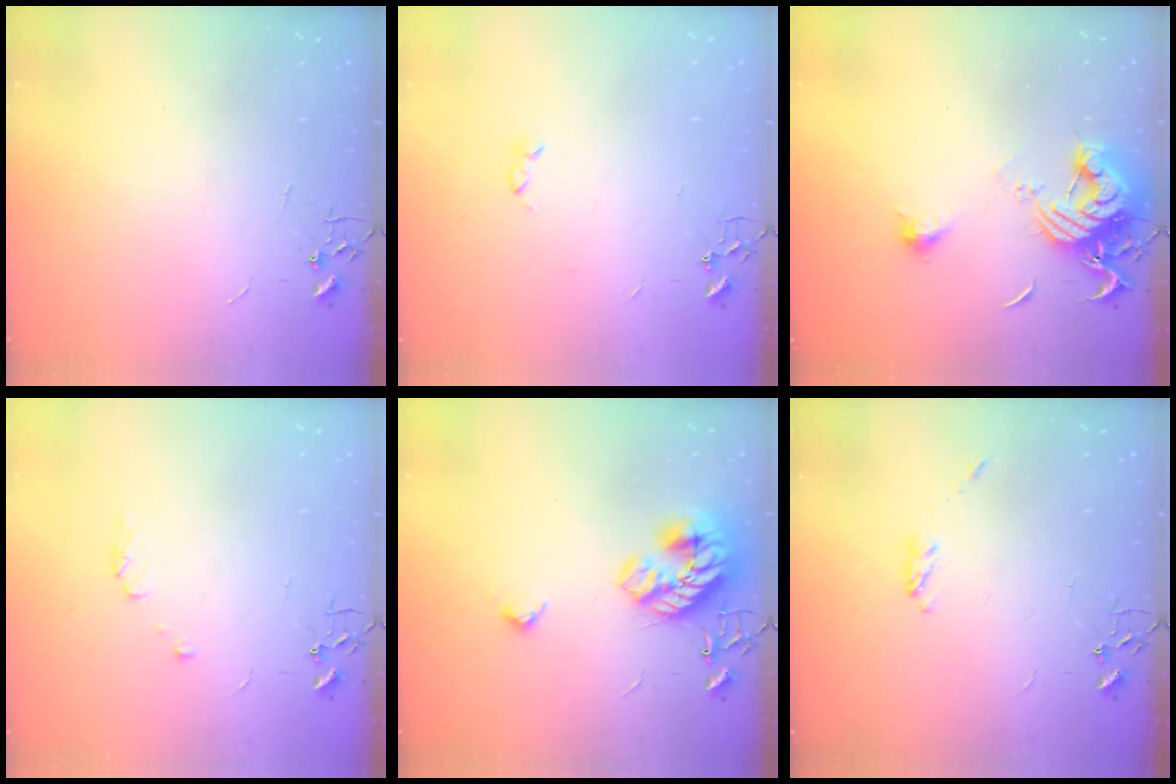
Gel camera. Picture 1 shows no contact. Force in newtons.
{"total": 2.6, "press": 2.5, "slide": 0.5}
{"total": 12.7, "press": 12.7, "slide": 0.9}
{"total": 4.9, "press": 4.8, "slide": 0.6}
{"total": 17.4, "press": 17.4, "slide": 0.4}
{"total": 3.2, "press": 3.1, "slide": 0.5}